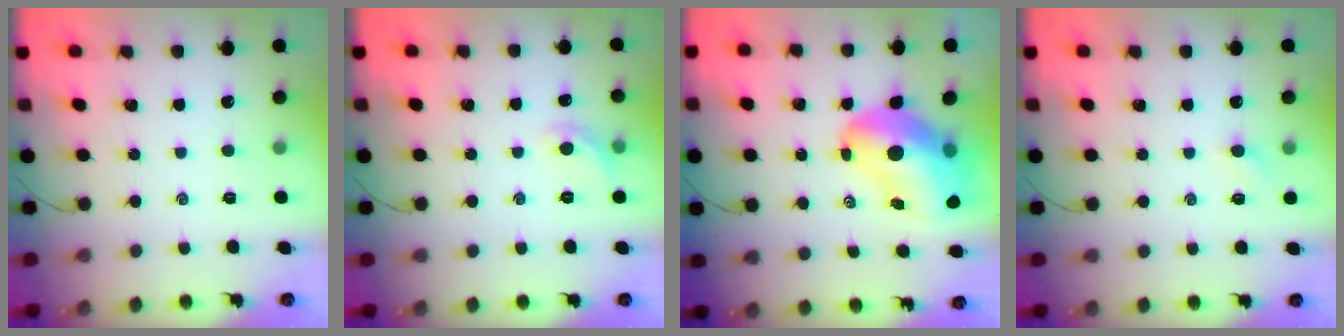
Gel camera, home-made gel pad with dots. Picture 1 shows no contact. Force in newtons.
{"total": 5.7, "press": 5.6, "slide": 1.1}
{"total": 16.0, "press": 15.3, "slide": 4.7}
{"total": 3.2, "press": 3.0, "slide": 0.9}